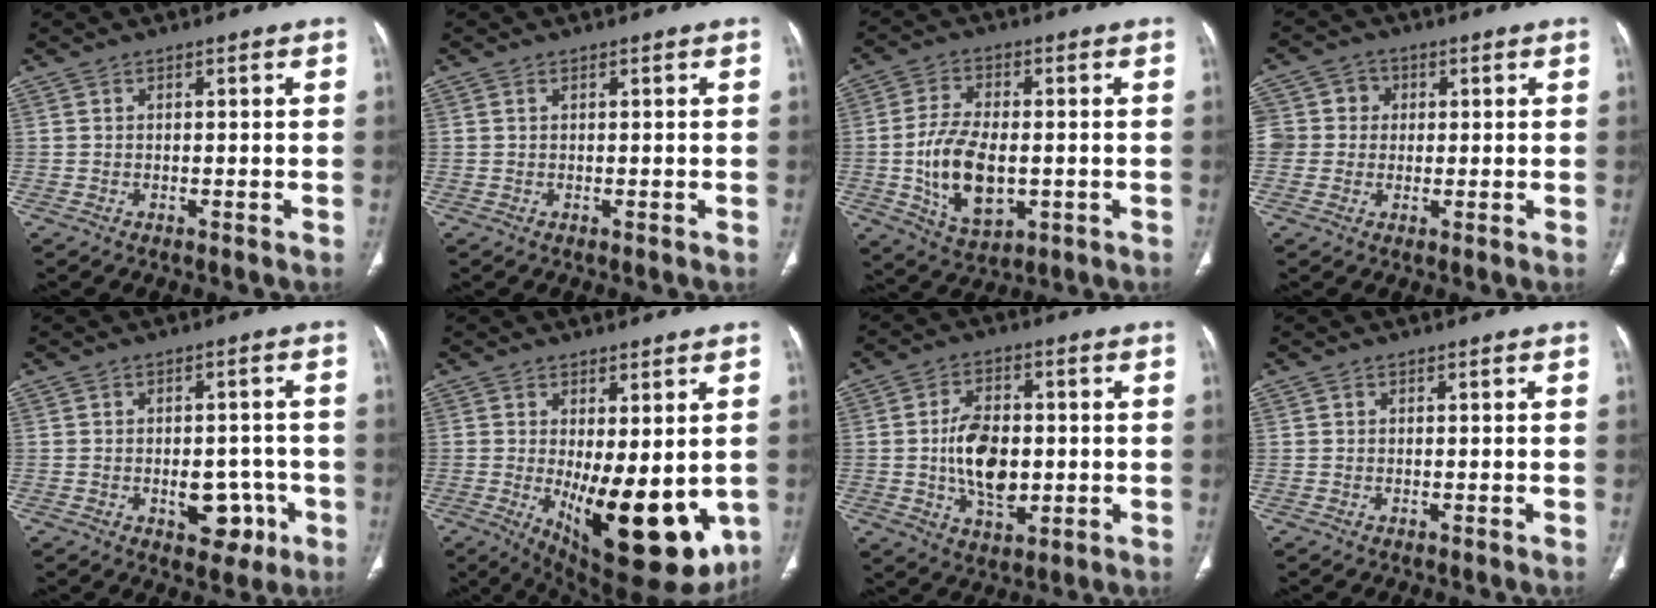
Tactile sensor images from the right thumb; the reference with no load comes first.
{"total": 0.0}
{"total": 12.7, "force": [-1.7, 7.0, 10.4], "torque": [-0.188, -0.004, -0.020]}
{"total": 6.5, "force": [0.7, 6.2, 1.7], "torque": [-0.008, 0.013, 0.010]}
{"total": 7.2, "force": [-2.5, 4.8, 4.8], "torque": [-0.032, 0.020, -0.021]}
{"total": 17.6, "force": [-2.9, 7.1, 15.8], "torque": [-0.204, -0.034, -0.016]}
{"total": 11.2, "force": [-0.5, 7.0, 8.7], "torque": [-0.127, 0.001, -0.007]}
{"total": 0.0}